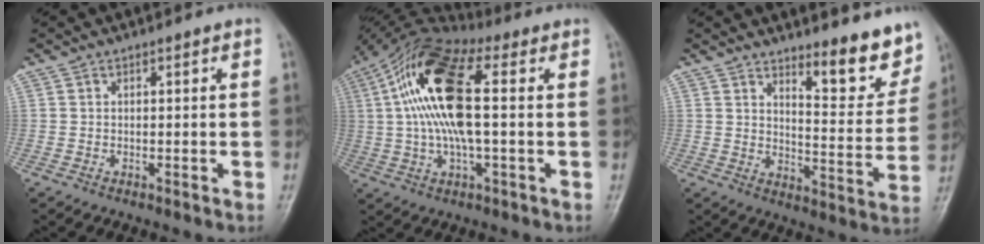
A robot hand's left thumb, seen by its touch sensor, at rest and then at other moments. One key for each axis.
{"total": 17.1, "fx": 2.1, "fy": 6.2, "fz": 15.8, "tx": -0.323, "ty": 0.030, "tz": 0.031}
{"total": 11.2, "fx": 8.8, "fy": 3.0, "fz": 6.3, "tx": -0.045, "ty": -0.074, "tz": 0.123}